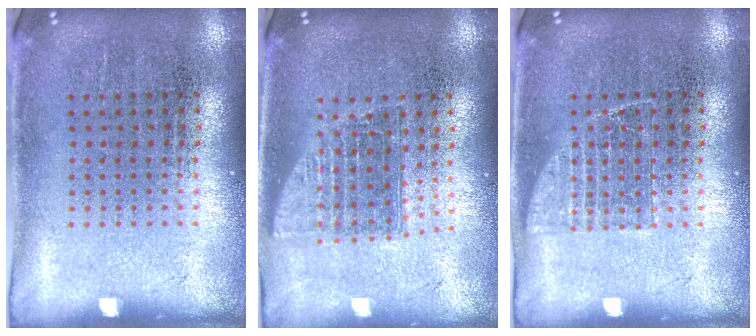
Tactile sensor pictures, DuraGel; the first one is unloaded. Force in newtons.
{"total": 1.4, "press": 1.2, "slide": 0.8}
{"total": 1.5, "press": 1.5, "slide": 0.3}